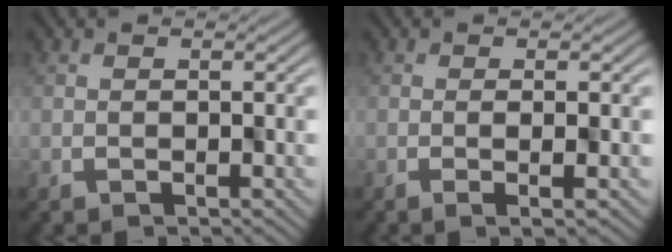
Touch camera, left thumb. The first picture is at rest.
{"total": 2.0, "force": [-0.4, 0.2, 1.9], "torque": [-0.027, 0.008, -0.009]}